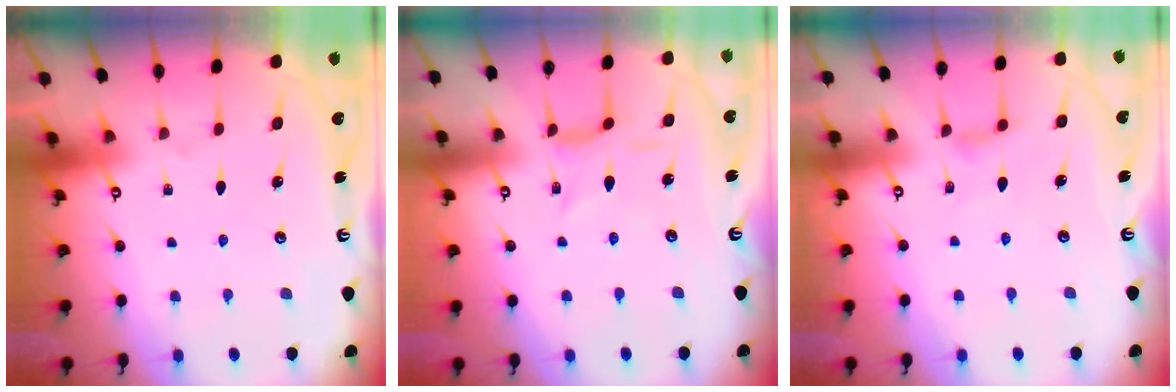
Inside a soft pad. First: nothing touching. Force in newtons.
{"total": 2.1, "press": 2.1, "slide": 0.6}
{"total": 2.6, "press": 2.6, "slide": 0.5}